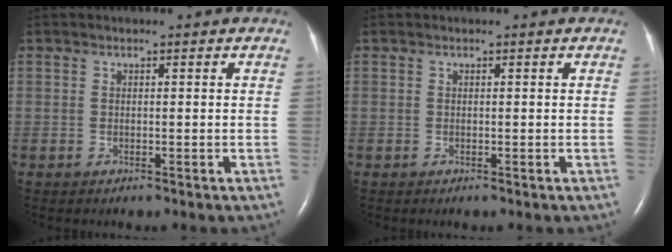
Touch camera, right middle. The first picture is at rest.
{"total": 0.0}